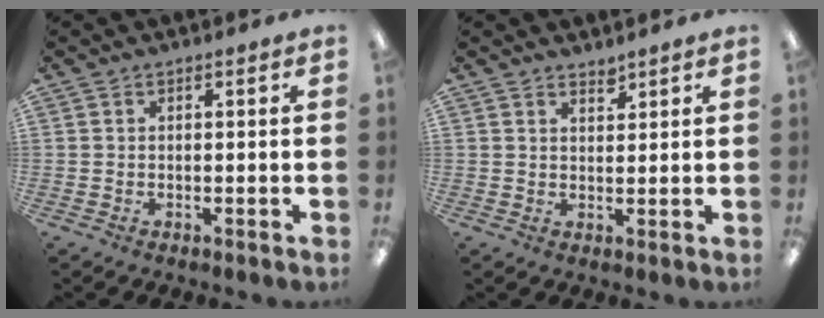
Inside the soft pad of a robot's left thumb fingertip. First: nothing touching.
{"total": 2.0, "force": [1.9, 0.3, 0.1], "torque": [0.004, -0.012, 0.035]}